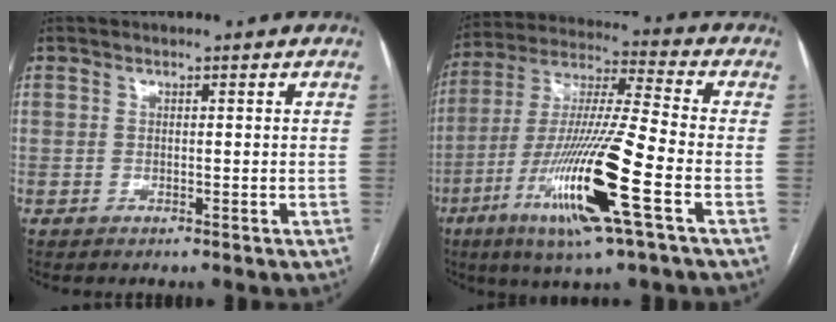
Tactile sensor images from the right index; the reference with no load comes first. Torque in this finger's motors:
{"motor_torque": [2.14, 0.00, 0.78, 0.21]}